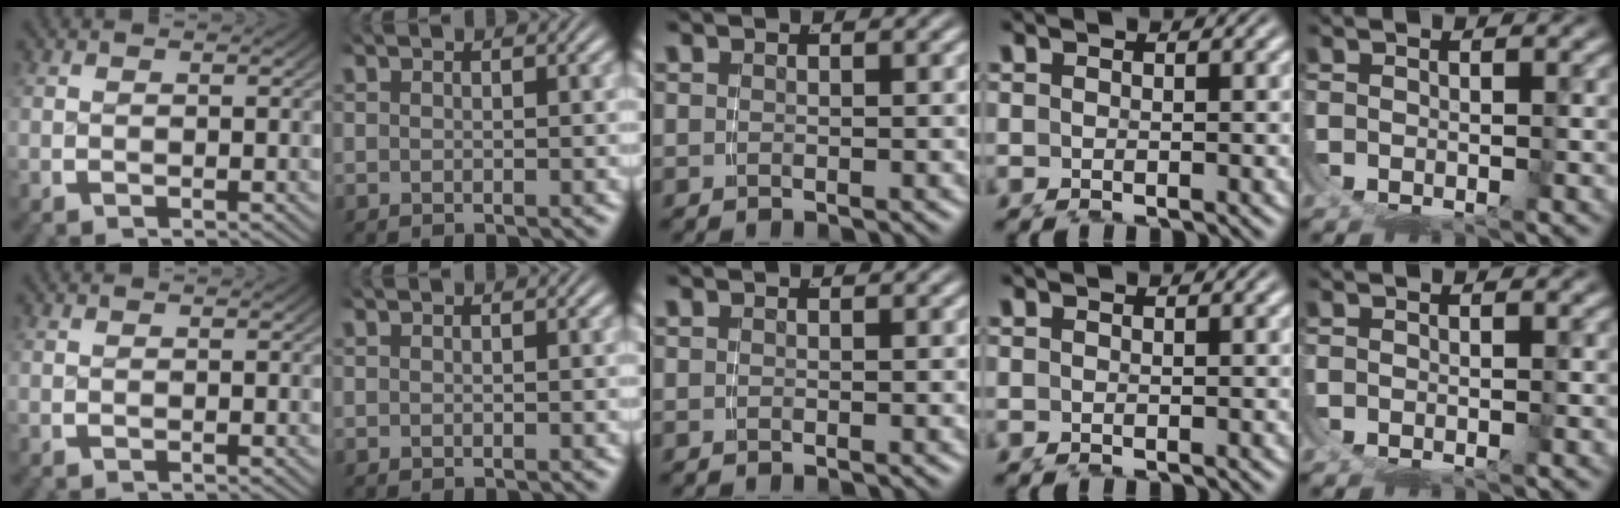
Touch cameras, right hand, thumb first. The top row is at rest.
{}